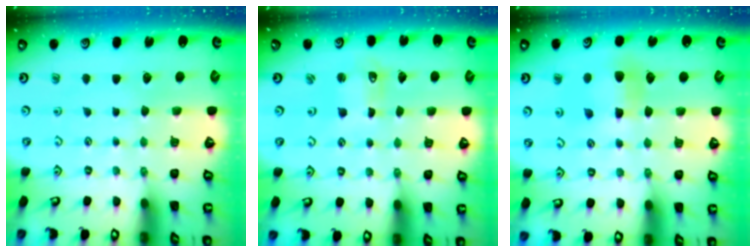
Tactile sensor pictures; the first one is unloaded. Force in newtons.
{"total": 3.2, "press": 3.2, "slide": 0.4}
{"total": 6.4, "press": 6.4, "slide": 0.5}